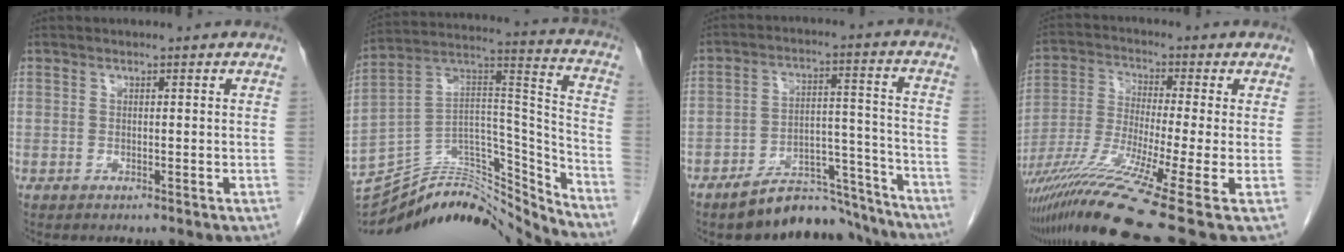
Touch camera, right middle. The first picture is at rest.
{"total": 24.1, "force": [-23.1, 4.2, 5.5], "torque": [-0.103, 0.050, -0.367]}
{"total": 11.8, "force": [-10.9, 3.5, 2.6], "torque": [-0.012, 0.048, -0.170]}
{"total": 15.7, "force": [-10.3, -2.3, 11.6], "torque": [-0.232, -0.032, -0.190]}